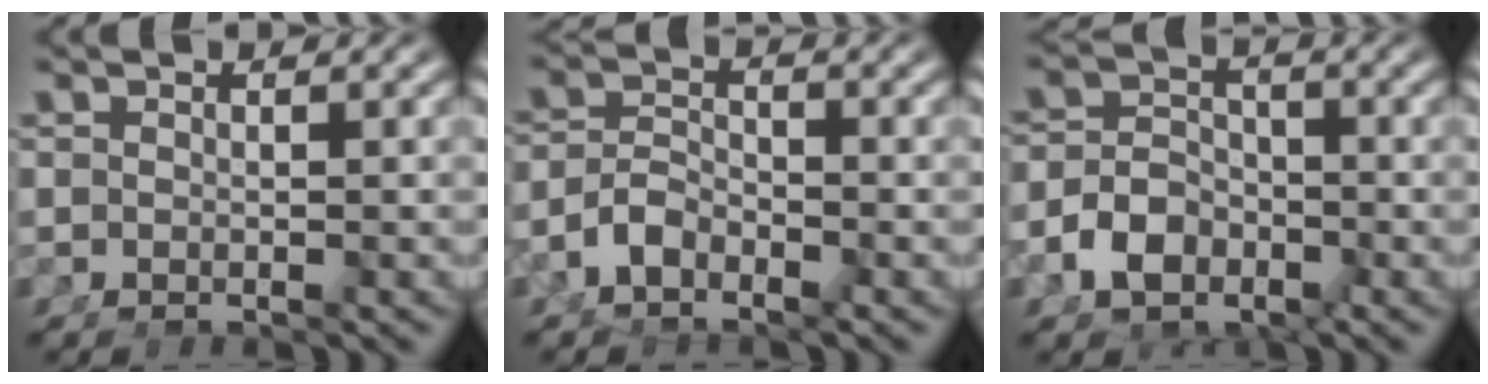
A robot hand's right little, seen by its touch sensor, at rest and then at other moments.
{"total": 3.9, "force": [-2.2, 2.6, 1.8], "torque": [-0.035, -0.008, -0.037]}
{"total": 4.8, "force": [-2.2, 3.7, 2.1], "torque": [-0.033, -0.010, -0.038]}